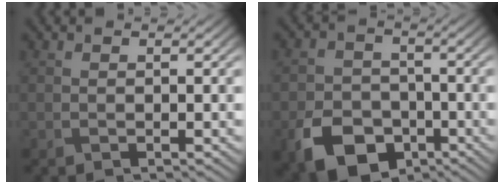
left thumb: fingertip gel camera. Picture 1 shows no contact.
{"total": 8.8, "force": [-4.5, 6.1, 4.6], "torque": [-0.100, -0.018, -0.082]}